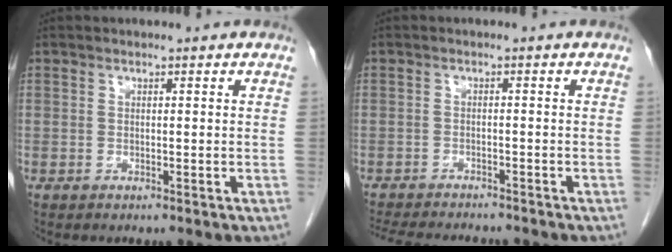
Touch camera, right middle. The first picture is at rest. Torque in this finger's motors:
{"motor_torque": [0.18, -0.18, 0.02, 0.02]}